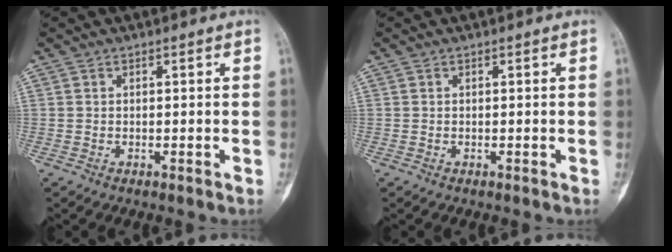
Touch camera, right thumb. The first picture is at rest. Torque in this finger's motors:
{"motor_torque": [0.08, 0.07, 0.09, -0.09, 0.03]}